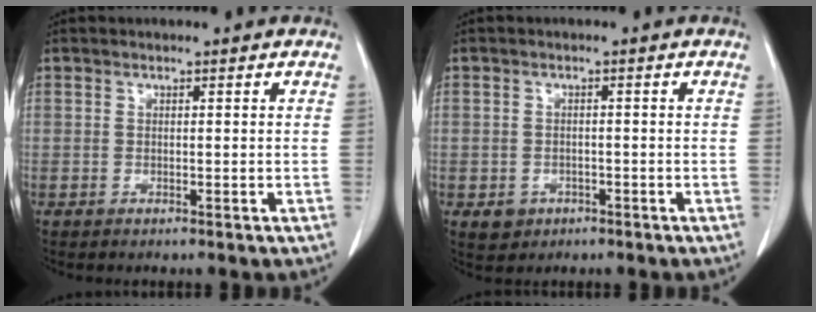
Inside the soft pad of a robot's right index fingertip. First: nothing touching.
{"total": 2.9, "force": [-1.3, 2.5, 0.6], "torque": [-0.003, 0.008, -0.011]}